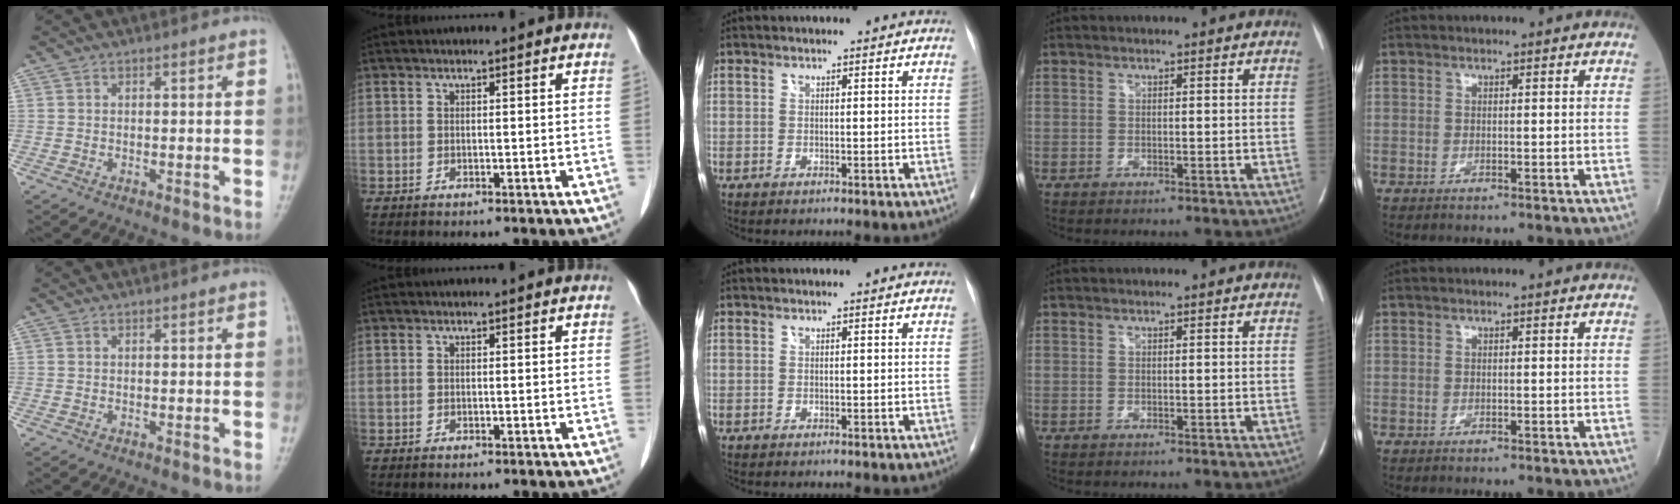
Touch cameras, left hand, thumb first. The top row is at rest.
{}